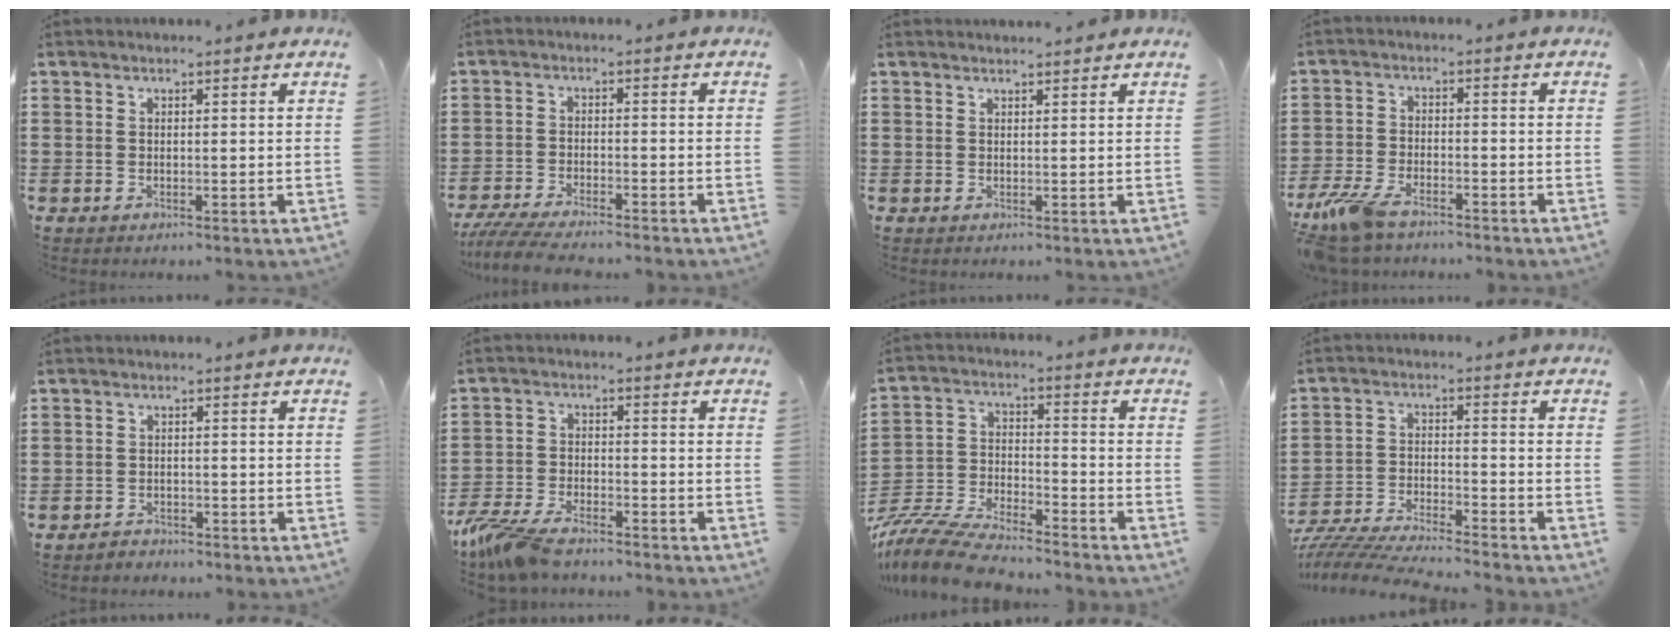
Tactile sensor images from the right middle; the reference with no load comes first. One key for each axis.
{"total": 4.6, "fx": -4.3, "fy": 0.3, "fz": 1.6, "tx": -0.046, "ty": -0.013, "tz": -0.089}
{"total": 1.1, "fx": 1.1, "fy": -0.2, "fz": 0.0, "tx": -0.002, "ty": -0.004, "tz": 0.022}
{"total": 6.3, "fx": -4.9, "fy": 2.0, "fz": 3.5, "tx": -0.095, "ty": -0.008, "tz": -0.099}
{"total": 1.5, "fx": -1.4, "fy": 0.5, "fz": 0.0, "tx": -0.004, "ty": 0.004, "tz": -0.032}
{"total": 6.2, "fx": -5.4, "fy": 1.3, "fz": 2.8, "tx": -0.085, "ty": -0.009, "tz": -0.109}
{"total": 9.9, "fx": -9.5, "fy": 1.0, "fz": 2.9, "tx": -0.066, "ty": 0.012, "tz": -0.191}
{"total": 6.8, "fx": -6.7, "fy": 0.1, "fz": 1.4, "tx": -0.035, "ty": -0.004, "tz": -0.134}